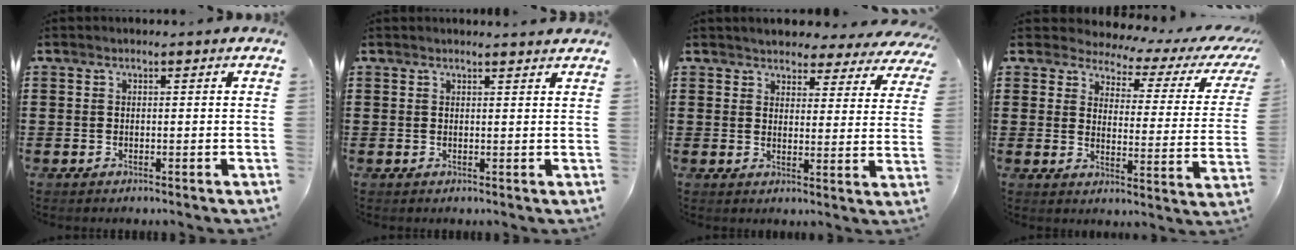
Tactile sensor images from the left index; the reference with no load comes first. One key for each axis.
{"total": 1.5, "fx": 1.5, "fy": -0.2, "fz": 0.3, "tx": -0.008, "ty": -0.003, "tz": 0.029}
{"total": 3.6, "fx": 3.6, "fy": 0.5, "fz": 0.0, "tx": -0.021, "ty": -0.021, "tz": 0.061}
{"total": 2.7, "fx": 2.3, "fy": 1.1, "fz": 1.0, "tx": -0.032, "ty": -0.025, "tz": 0.029}